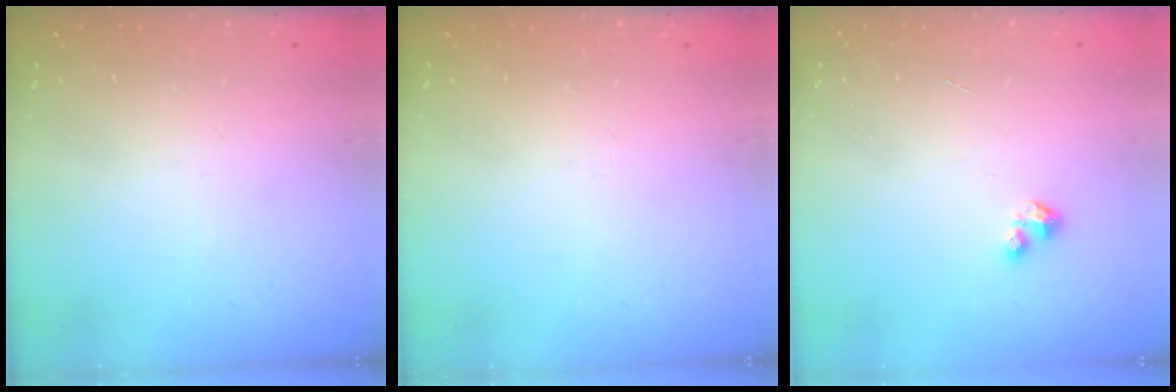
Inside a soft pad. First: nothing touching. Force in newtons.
{"total": 0.0}
{"total": 1.7, "press": 1.7, "slide": 0.2}